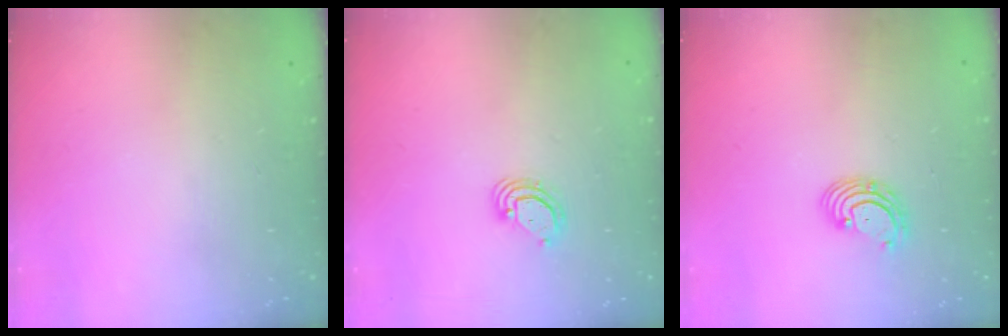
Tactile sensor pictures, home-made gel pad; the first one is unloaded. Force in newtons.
{"total": 3.0, "press": 3.0, "slide": 0.2}
{"total": 2.7, "press": 2.7, "slide": 0.3}